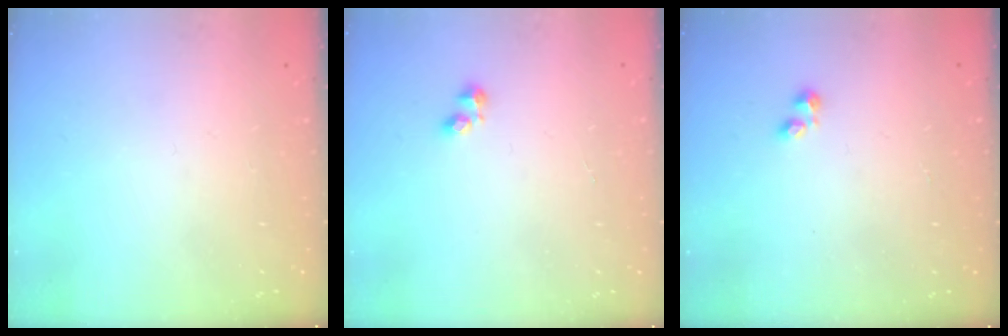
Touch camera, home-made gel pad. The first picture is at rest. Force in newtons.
{"total": 2.2, "press": 2.1, "slide": 0.7}
{"total": 0.7, "press": 0.7, "slide": 0.2}